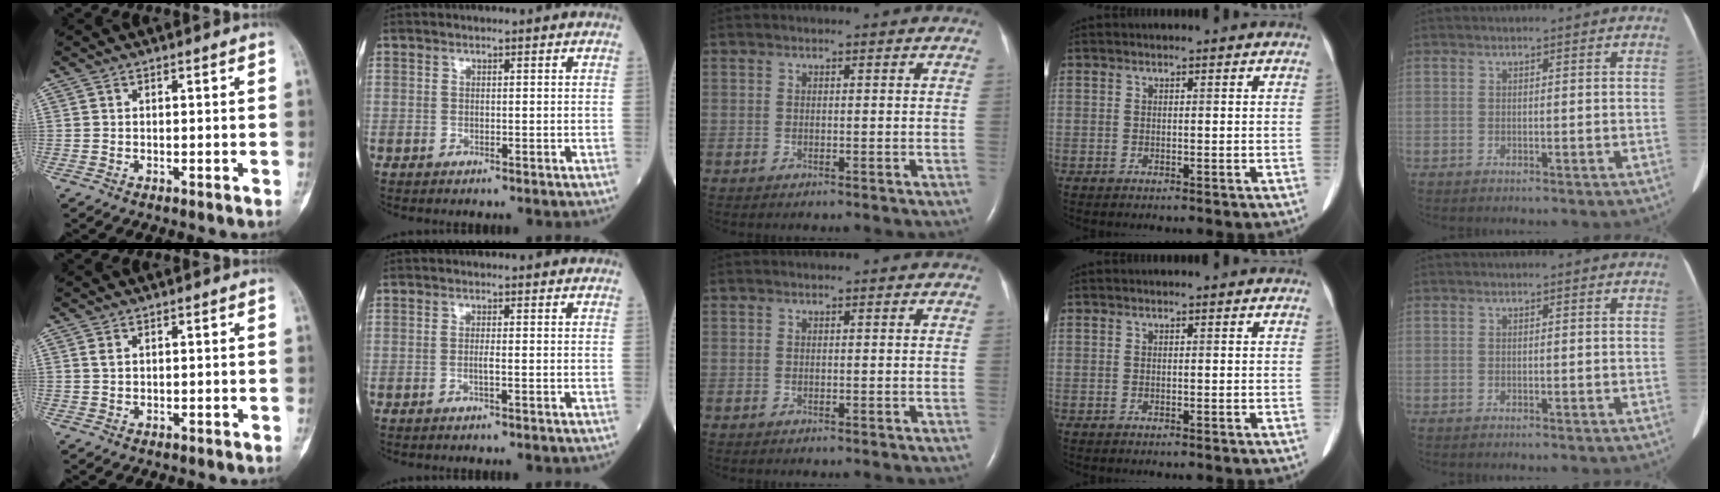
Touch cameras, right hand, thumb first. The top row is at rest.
{"thumb": {"total": 1.2, "force": [0.5, 0.7, 0.8], "torque": [-0.021, 0.003, 0.013]}, "index": {"total": 1.2, "force": [-0.4, -0.1, 1.1], "torque": [-0.023, -0.001, -0.008]}}